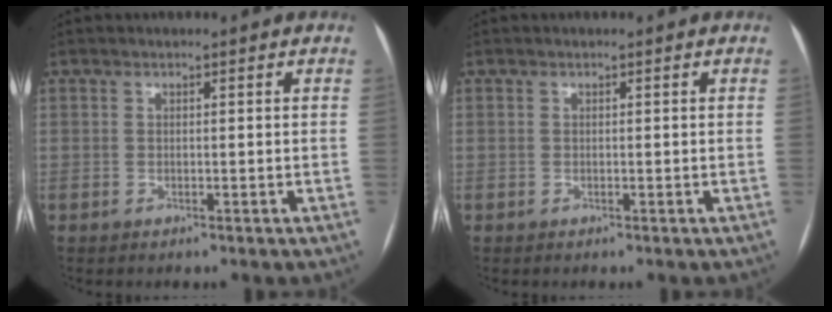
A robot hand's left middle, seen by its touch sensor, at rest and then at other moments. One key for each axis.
{"total": 0.0}